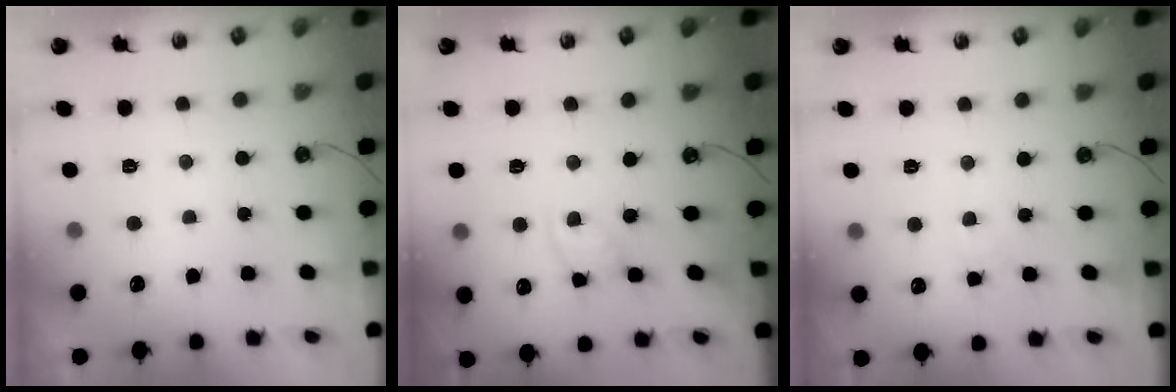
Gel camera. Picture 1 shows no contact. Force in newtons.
{"total": 2.9, "press": 2.9, "slide": 0.1}
{"total": 3.0, "press": 3.0, "slide": 0.5}